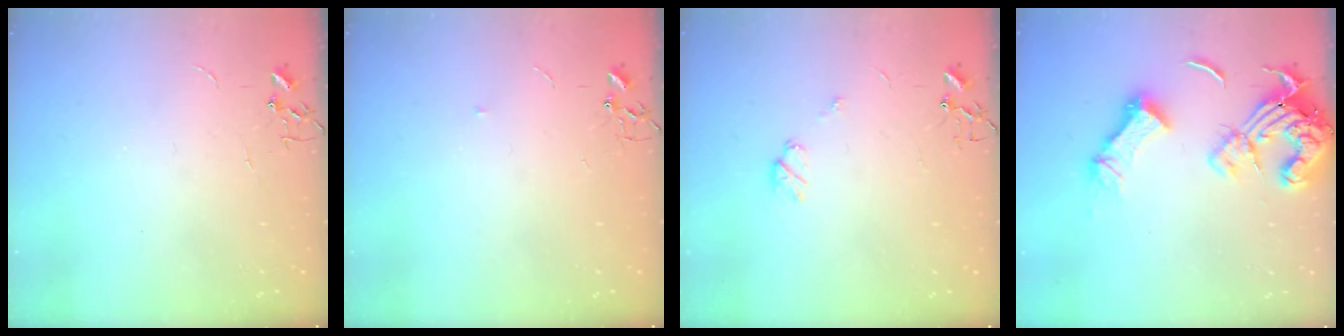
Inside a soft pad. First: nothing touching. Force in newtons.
{"total": 3.2, "press": 3.1, "slide": 0.8}
{"total": 5.7, "press": 5.7, "slide": 0.7}
{"total": 17.6, "press": 17.5, "slide": 2.1}